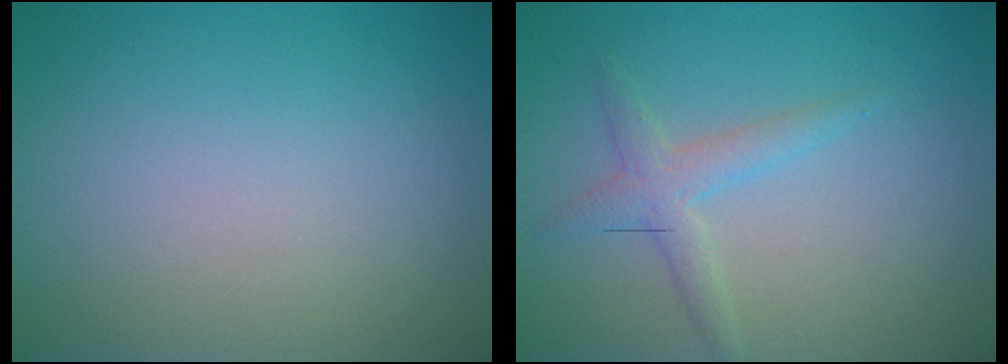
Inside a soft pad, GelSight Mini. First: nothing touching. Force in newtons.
{"total": 2.1, "press": 2.1, "slide": 0.1}